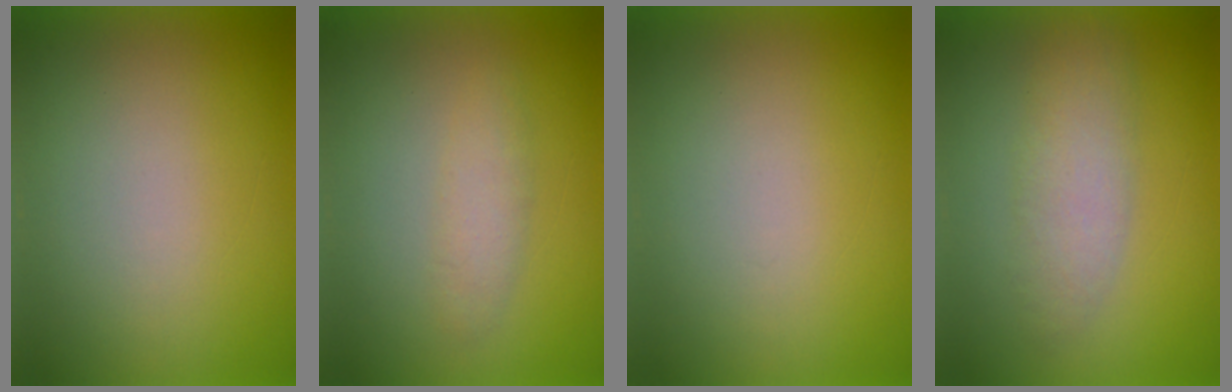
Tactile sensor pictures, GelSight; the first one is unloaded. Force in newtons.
{"total": 2.3}
{"total": 0.0}
{"total": 3.2}